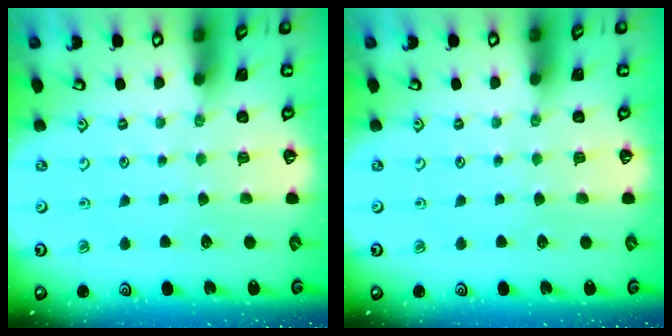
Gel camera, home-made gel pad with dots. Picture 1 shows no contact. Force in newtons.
{"total": 0.0}